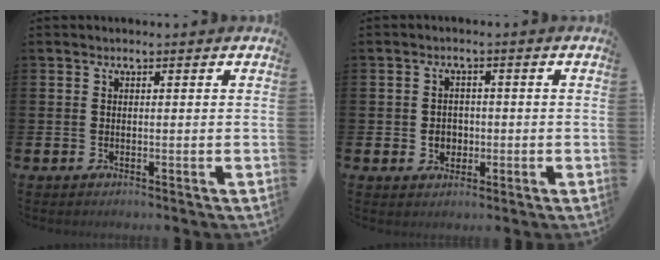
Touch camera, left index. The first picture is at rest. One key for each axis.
{"total": 2.5, "fx": -0.4, "fy": 2.3, "fz": 0.9, "tx": -0.003, "ty": -0.001, "tz": -0.016}